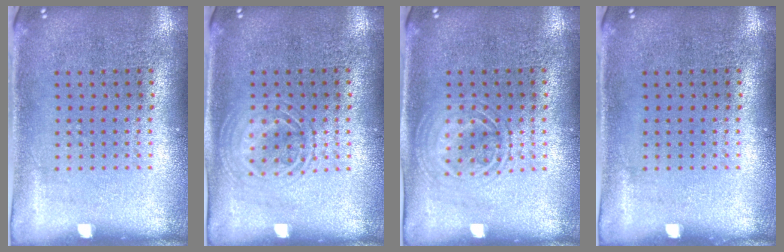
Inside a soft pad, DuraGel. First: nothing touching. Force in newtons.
{"total": 1.3, "press": 1.2, "slide": 0.2}
{"total": 1.3, "press": 1.2, "slide": 0.2}
{"total": 0.0}